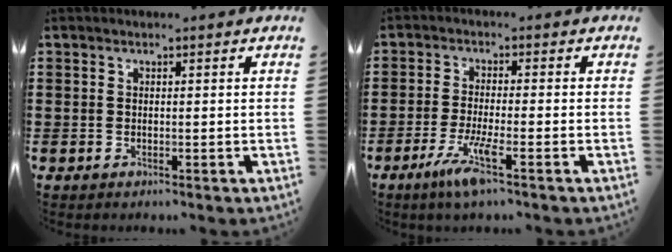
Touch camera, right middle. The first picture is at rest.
{"total": 5.6, "force": [-3.0, 0.3, 4.7], "torque": [-0.095, -0.014, -0.054]}